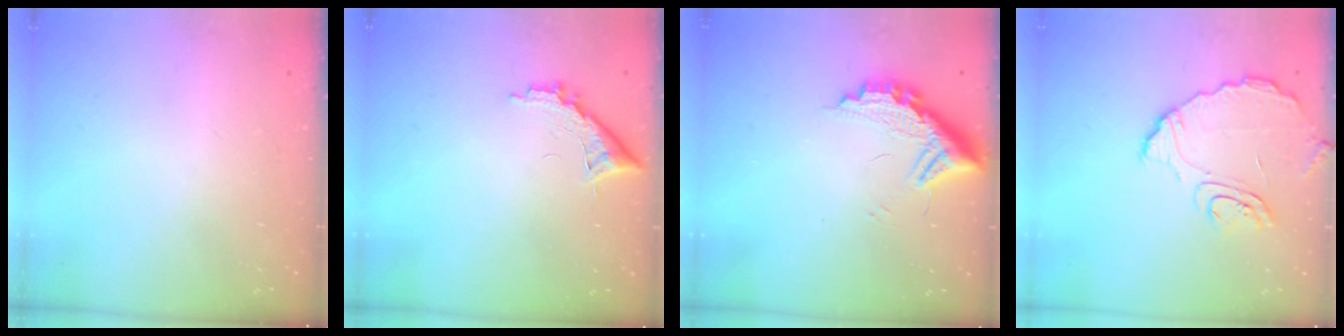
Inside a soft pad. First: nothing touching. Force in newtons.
{"total": 9.0, "press": 9.0, "slide": 0.4}
{"total": 11.1, "press": 11.1, "slide": 0.6}
{"total": 10.3, "press": 10.3, "slide": 0.2}